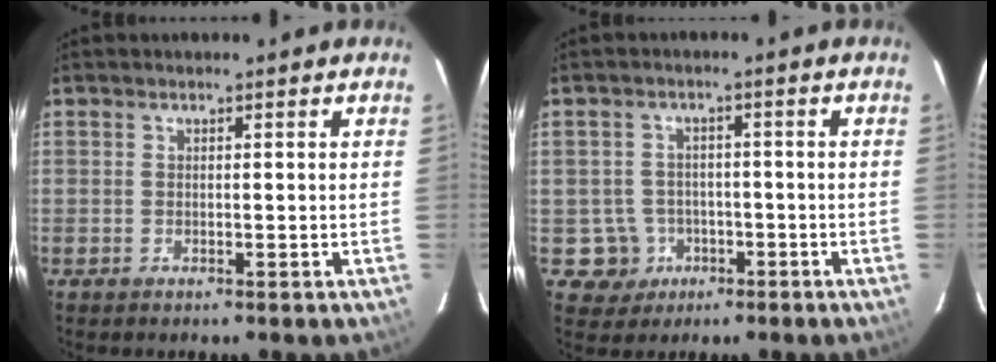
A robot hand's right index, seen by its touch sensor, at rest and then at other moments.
{"total": 5.7, "force": [-2.0, 5.3, 0.3], "torque": [-0.020, 0.022, -0.023]}